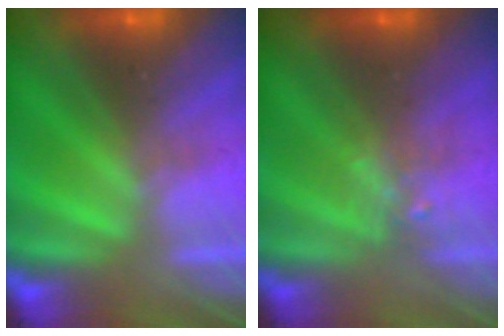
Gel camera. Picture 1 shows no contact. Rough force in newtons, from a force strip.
{"total": 2.3}